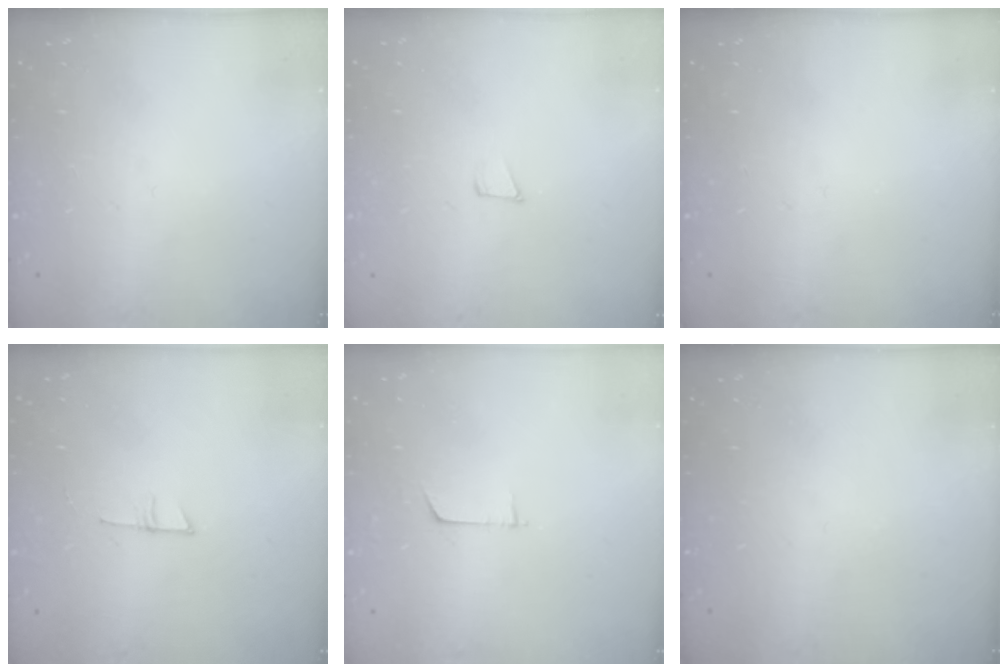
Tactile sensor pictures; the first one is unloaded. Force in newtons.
{"total": 4.3, "press": 4.2, "slide": 1.0}
{"total": 0.0}
{"total": 4.7, "press": 4.7, "slide": 0.3}
{"total": 3.7, "press": 3.6, "slide": 0.4}
{"total": 0.0}